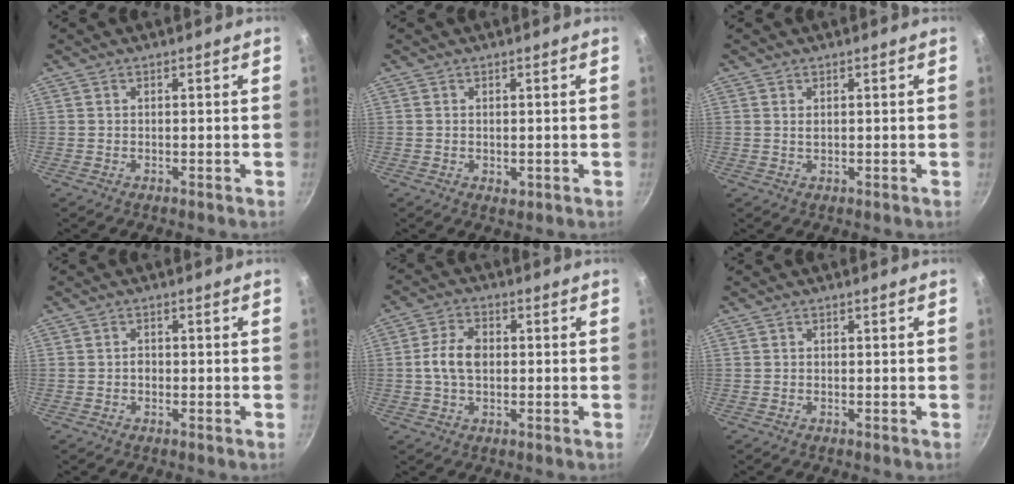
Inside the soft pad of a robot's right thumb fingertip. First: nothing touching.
{"total": 1.4, "force": [0.0, 1.0, 1.0], "torque": [-0.013, -0.003, 0.001]}
{"total": 1.1, "force": [0.4, 0.6, 0.8], "torque": [-0.015, 0.001, 0.007]}
{"total": 1.3, "force": [-0.3, 1.1, 0.7], "torque": [-0.009, 0.006, -0.005]}
{"total": 6.8, "force": [0.1, 4.5, 5.1], "torque": [-0.092, 0.016, -0.005]}
{"total": 0.0}